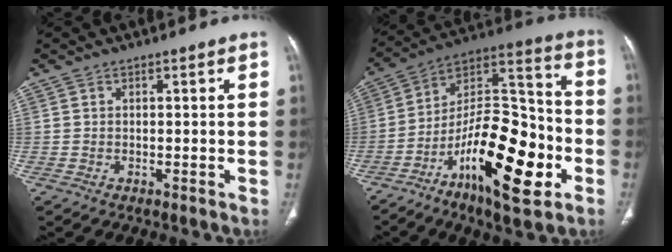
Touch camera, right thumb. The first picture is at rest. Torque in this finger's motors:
{"motor_torque": [1.85, 2.68, 1.87, -0.92, 0.24]}